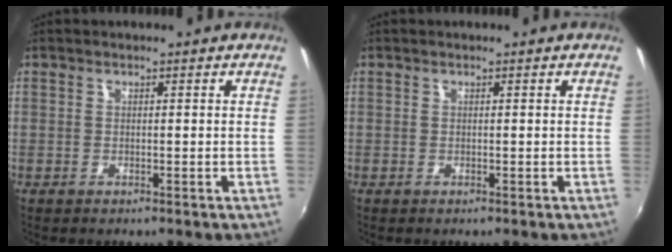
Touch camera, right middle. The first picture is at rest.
{"total": 0.0}